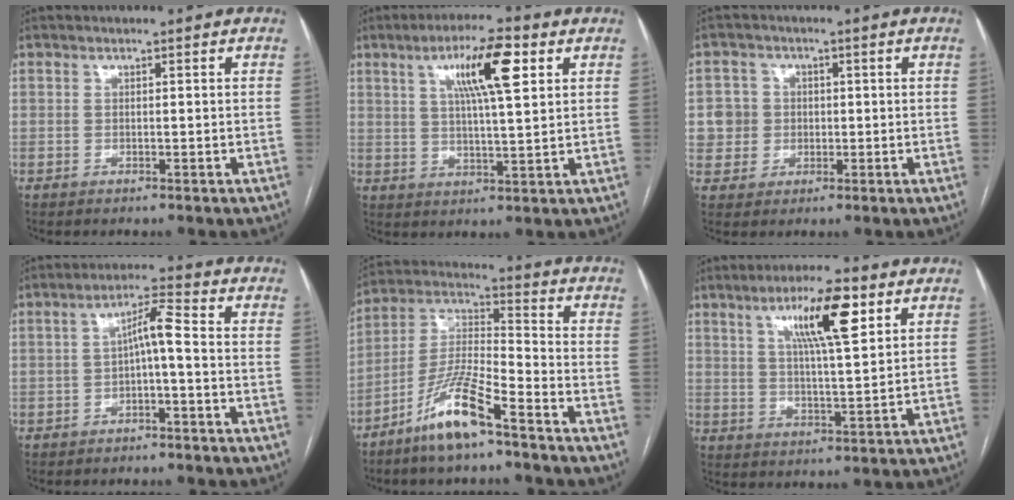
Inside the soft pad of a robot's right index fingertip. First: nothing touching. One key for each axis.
{"total": 10.2, "fx": 4.2, "fy": 1.2, "fz": 9.2, "tx": -0.159, "ty": 0.011, "tz": 0.068}
{"total": 5.0, "fx": 0.3, "fy": 4.9, "fz": 0.4, "tx": -0.002, "ty": 0.019, "tz": 0.011}
{"total": 4.8, "fx": -0.7, "fy": 0.5, "fz": 4.7, "tx": -0.077, "ty": 0.023, "tz": -0.011}
{"total": 11.4, "fx": -7.7, "fy": 1.3, "fz": 8.4, "tx": -0.174, "ty": -0.013, "tz": -0.152}
{"total": 10.6, "fx": 5.1, "fy": 1.3, "fz": 9.2, "tx": -0.159, "ty": 0.007, "tz": 0.084}